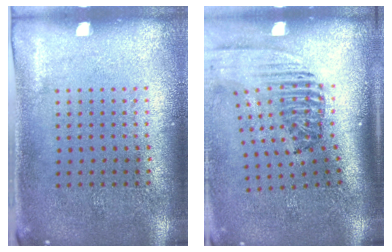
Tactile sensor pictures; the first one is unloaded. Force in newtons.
{"total": 2.3, "press": 1.6, "slide": 1.7}